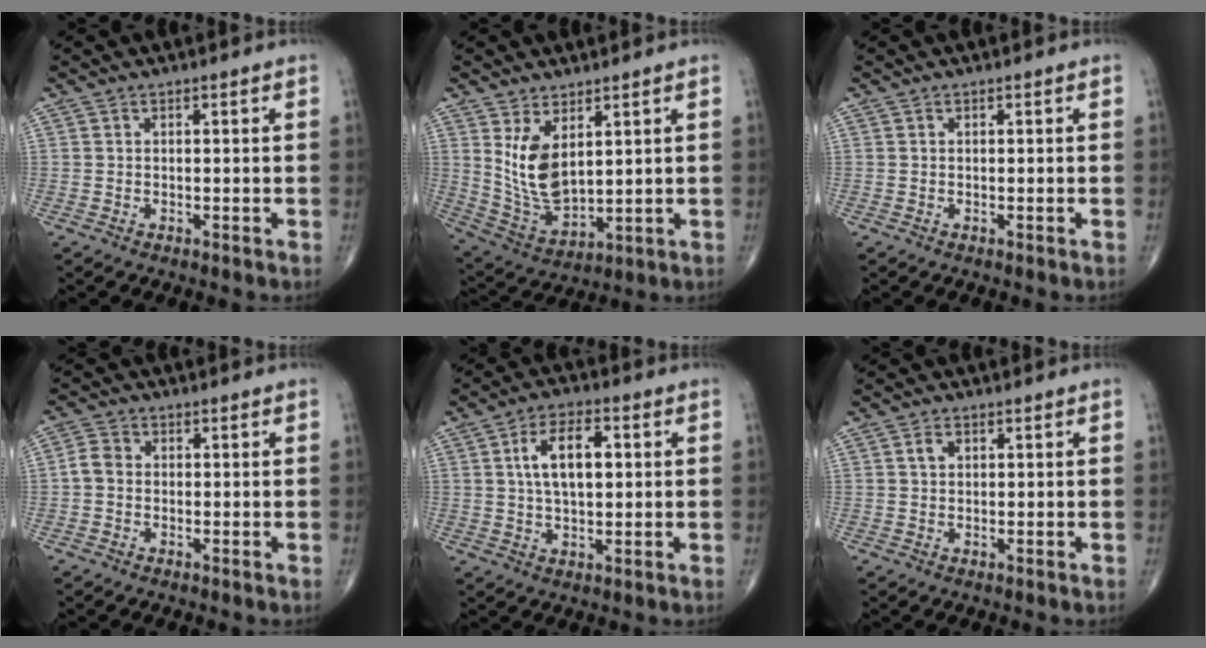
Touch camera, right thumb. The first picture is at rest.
{"total": 10.1, "force": [3.4, 5.2, 8.0], "torque": [-0.142, -0.030, 0.085]}
{"total": 0.0}
{"total": 3.1, "force": [-0.4, 2.6, 1.8], "torque": [-0.030, 0.009, -0.015]}
{"total": 8.9, "force": [1.7, 4.5, 7.5], "torque": [-0.124, 0.007, 0.028]}
{"total": 1.8, "force": [0.6, 1.3, 1.1], "torque": [-0.019, 0.004, 0.010]}